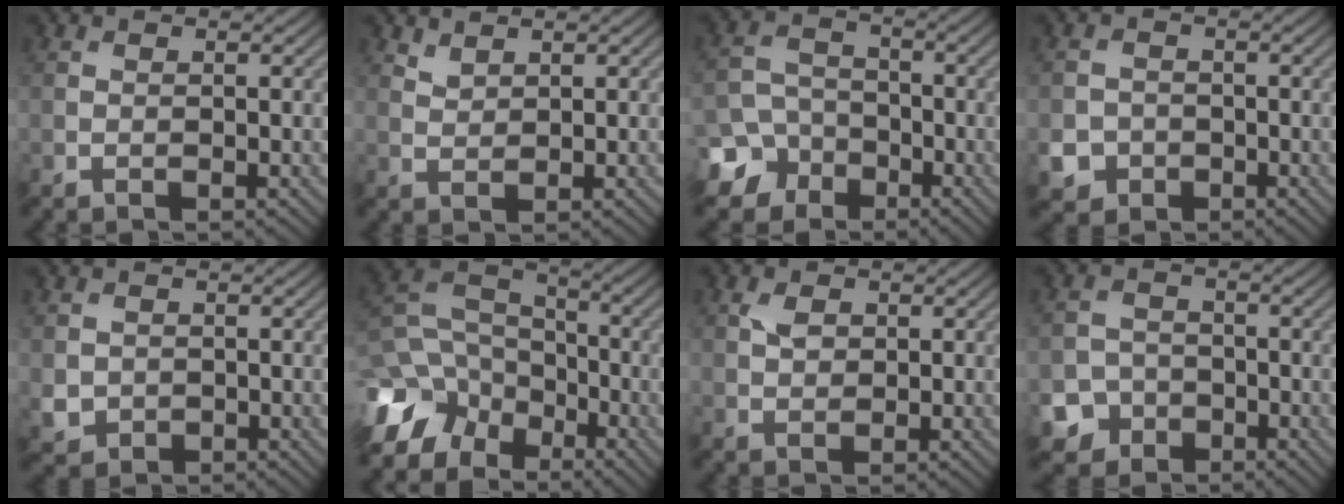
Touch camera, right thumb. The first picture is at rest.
{"total": 1.7, "force": [1.5, 0.6, 0.6], "torque": [-0.020, -0.001, 0.036]}
{"total": 8.0, "force": [-4.7, 6.1, 2.1], "torque": [-0.041, -0.018, -0.111]}
{"total": 3.8, "force": [-1.8, 3.3, 1.0], "torque": [-0.022, -0.008, -0.041]}
{"total": 2.4, "force": [-0.1, 2.3, 0.7], "torque": [-0.027, -0.011, 0.001]}
{"total": 12.8, "force": [-7.4, 9.2, 4.9], "torque": [-0.153, -0.027, -0.133]}
{"total": 2.0, "force": [0.7, 1.4, 1.2], "torque": [-0.028, 0.001, 0.012]}
{"total": 4.7, "force": [-2.9, 3.6, 0.9], "torque": [-0.008, -0.003, -0.061]}